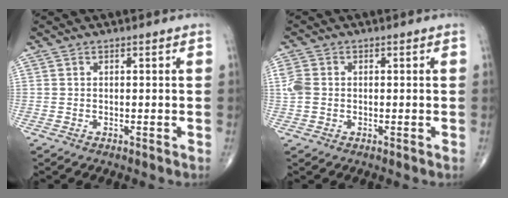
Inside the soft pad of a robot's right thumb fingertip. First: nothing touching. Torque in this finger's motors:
{"motor_torque": [-0.19, -0.33, 0.33, 0.10, -0.04]}